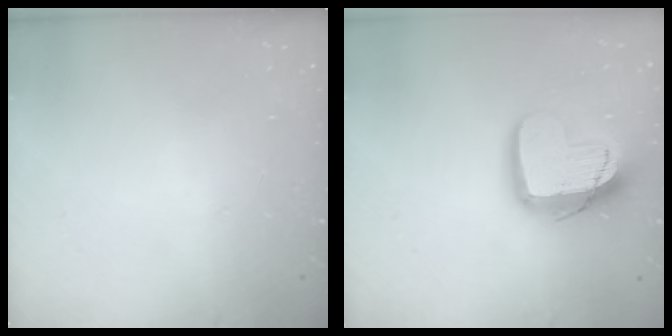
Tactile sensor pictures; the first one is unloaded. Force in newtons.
{"total": 16.0, "press": 15.9, "slide": 1.5}